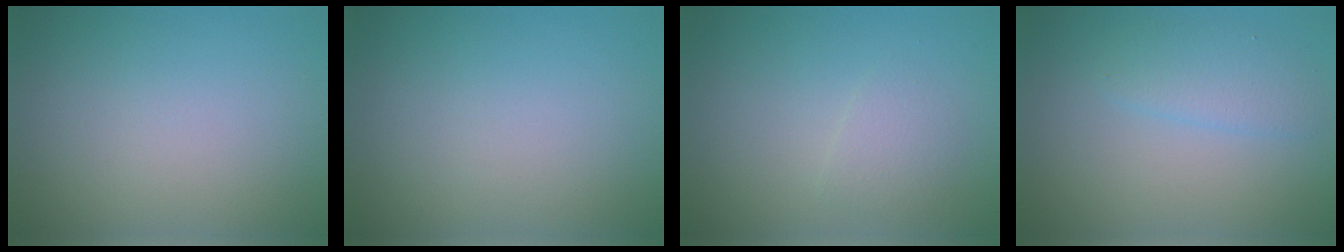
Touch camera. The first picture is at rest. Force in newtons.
{"total": 0.0}
{"total": 1.6, "press": 1.6, "slide": 0.1}
{"total": 2.4, "press": 2.4, "slide": 0.1}